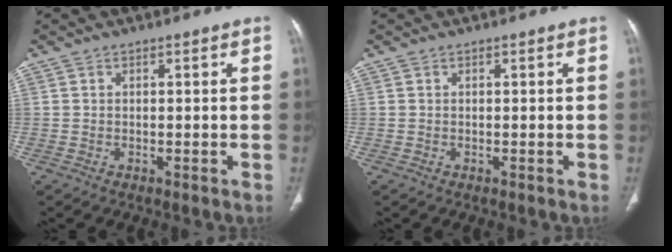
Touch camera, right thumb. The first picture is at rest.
{"total": 0.0}